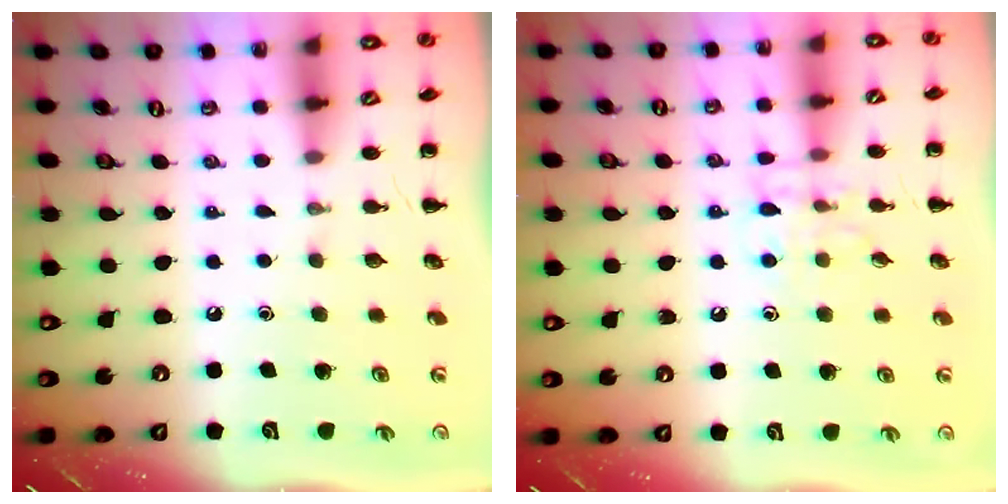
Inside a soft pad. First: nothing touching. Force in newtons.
{"total": 7.5, "press": 7.4, "slide": 1.2}